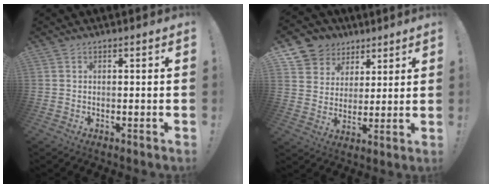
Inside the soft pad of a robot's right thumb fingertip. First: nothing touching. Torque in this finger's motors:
{"motor_torque": [-0.18, 1.07, -0.08, 0.23, 0.01]}